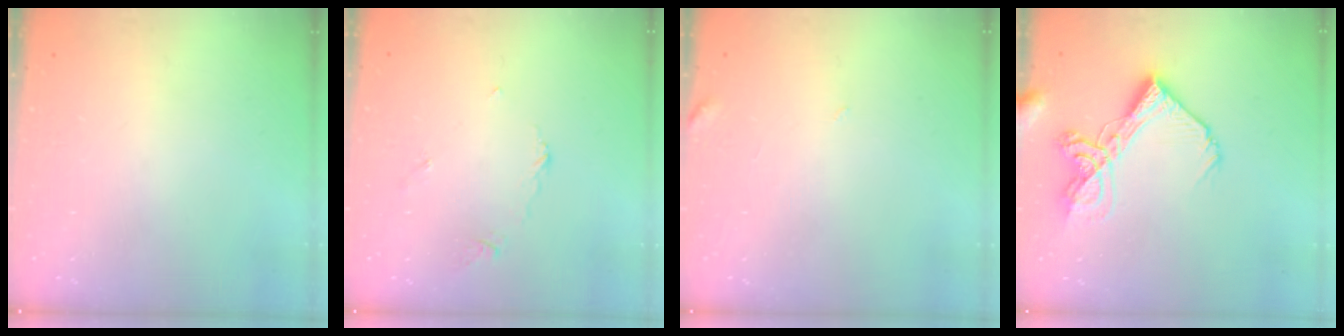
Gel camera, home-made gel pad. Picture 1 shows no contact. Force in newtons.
{"total": 4.0, "press": 4.0, "slide": 0.7}
{"total": 3.1, "press": 3.1, "slide": 0.3}
{"total": 13.7, "press": 13.6, "slide": 1.6}